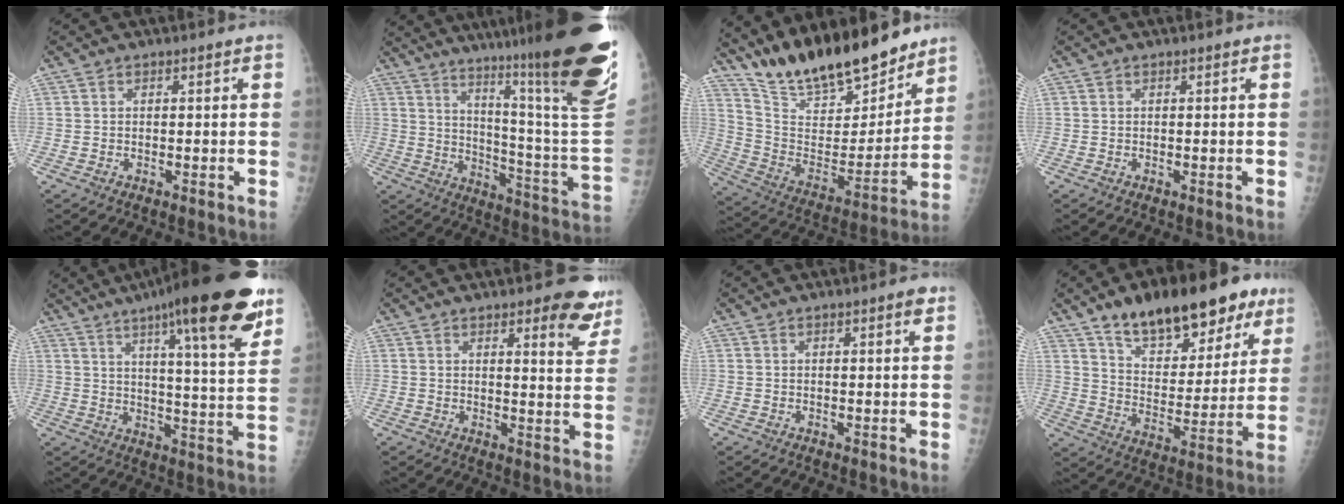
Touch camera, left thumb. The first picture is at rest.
{"total": 32.7, "force": [21.1, 3.1, 24.8], "torque": [-0.278, -0.112, 0.303]}
{"total": 21.9, "force": [18.6, 6.4, 9.7], "torque": [-0.125, -0.095, 0.325]}
{"total": 0.0}
{"total": 24.3, "force": [14.7, 4.1, 18.9], "torque": [-0.263, -0.043, 0.209]}
{"total": 10.1, "force": [6.2, 3.0, 7.3], "torque": [-0.054, -0.032, 0.070]}
{"total": 2.2, "force": [1.1, 0.4, 1.9], "torque": [-0.024, -0.001, 0.012]}
{"total": 23.1, "force": [14.5, 10.6, 14.5], "torque": [-0.169, -0.039, 0.228]}